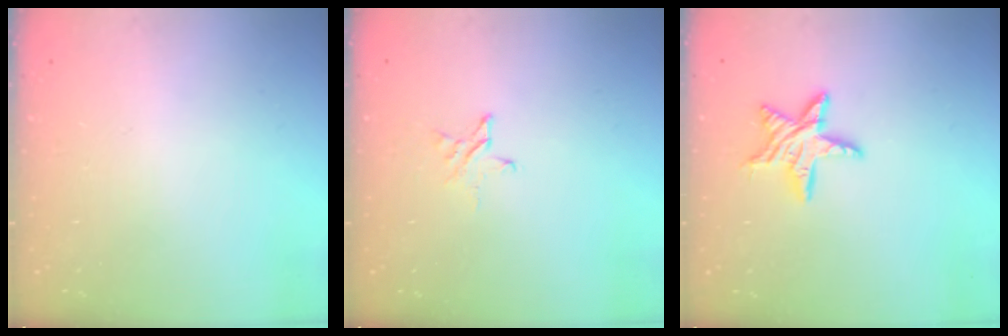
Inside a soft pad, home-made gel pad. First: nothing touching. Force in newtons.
{"total": 4.0, "press": 3.9, "slide": 0.3}
{"total": 9.8, "press": 9.8, "slide": 0.6}